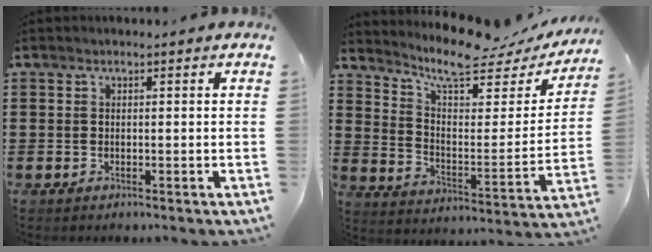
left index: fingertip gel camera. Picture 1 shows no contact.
{"total": 9.0, "force": [7.8, 1.7, 4.3], "torque": [-0.097, -0.051, 0.134]}